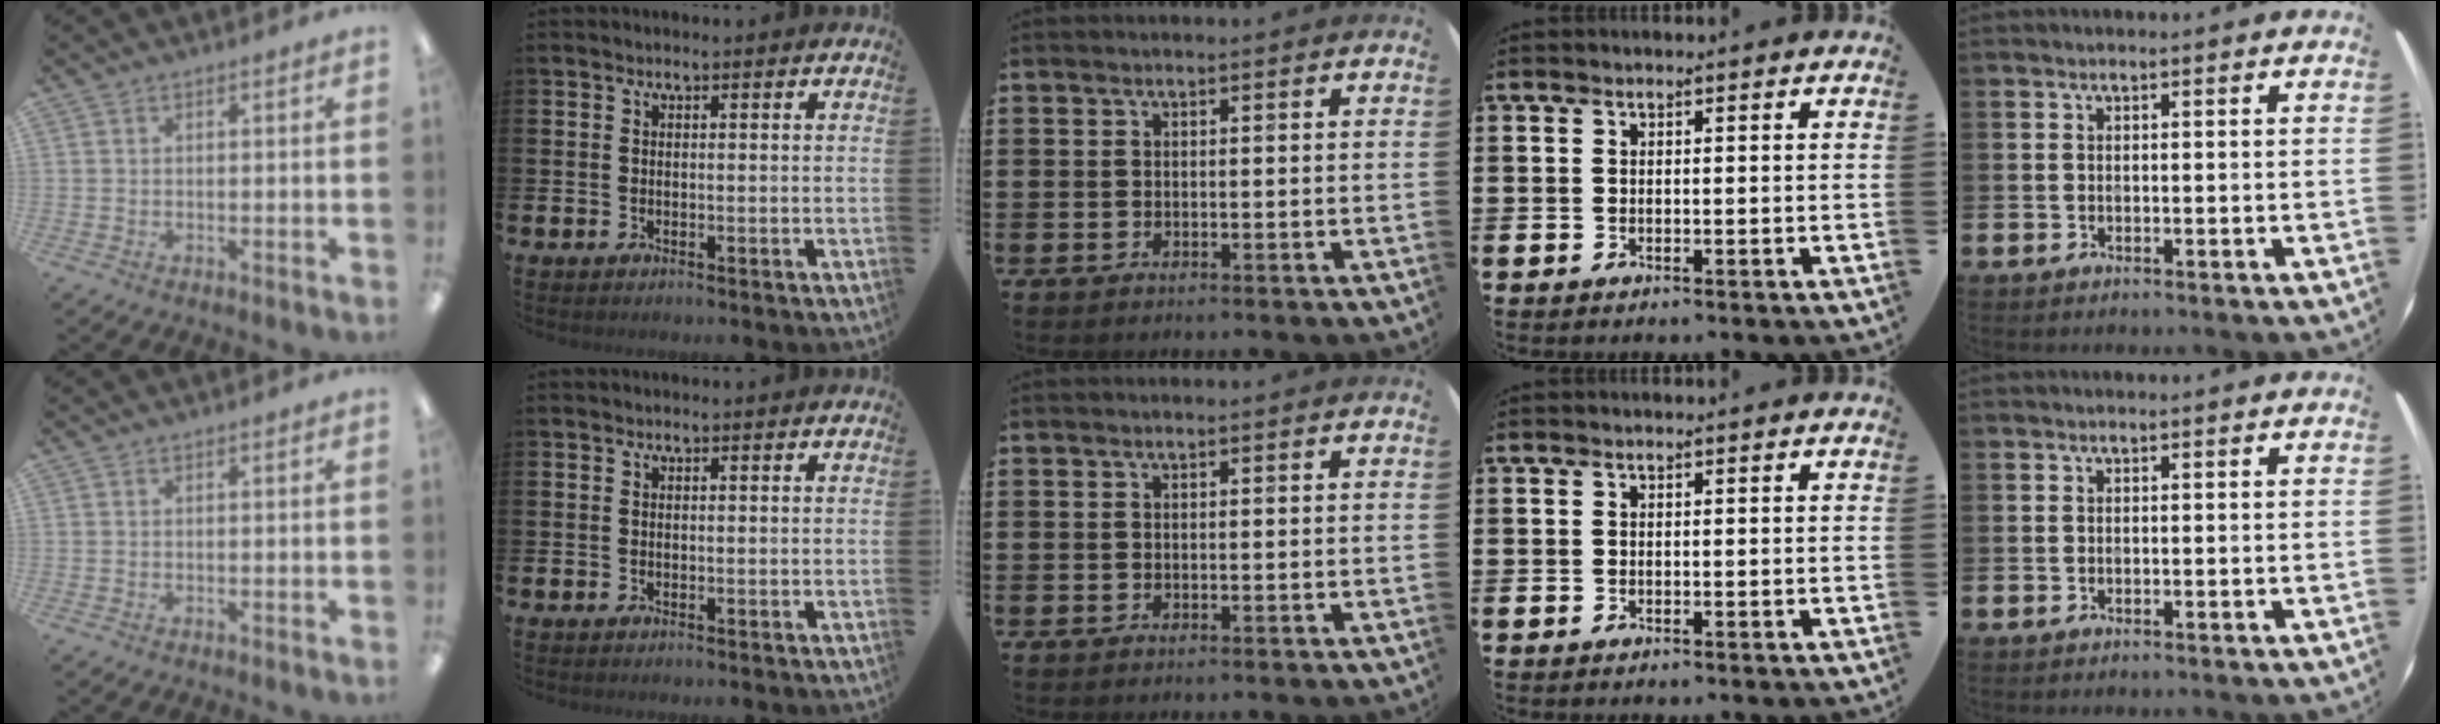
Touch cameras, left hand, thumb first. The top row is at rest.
{}